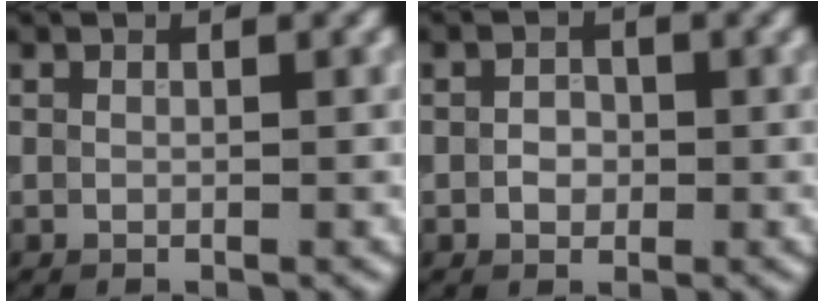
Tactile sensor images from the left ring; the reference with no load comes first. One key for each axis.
{"total": 1.5, "fx": -0.3, "fy": 1.2, "fz": 0.9, "tx": -0.011, "ty": 0.001, "tz": -0.010}